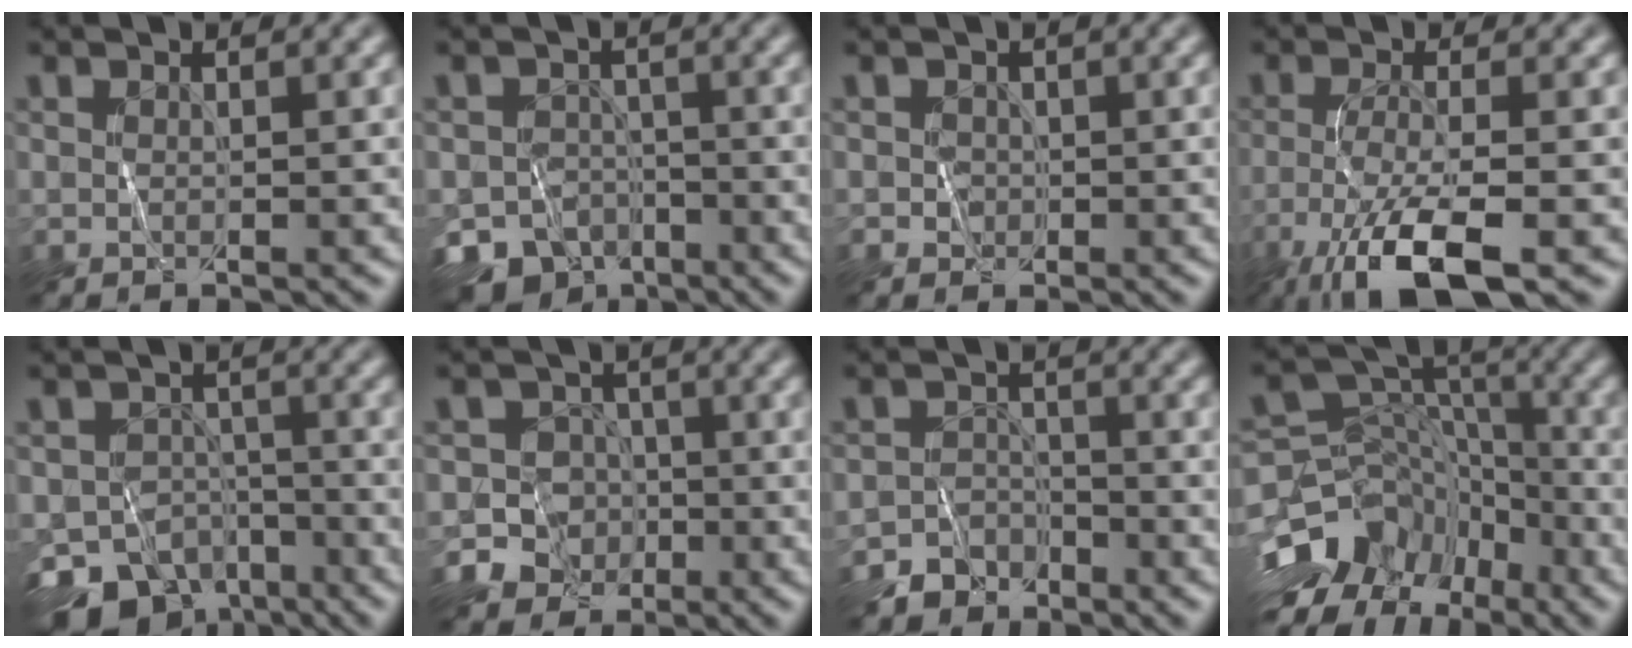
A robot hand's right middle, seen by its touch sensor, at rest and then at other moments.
{"total": 8.6, "force": [-6.3, 5.4, 2.4], "torque": [-0.031, -0.021, -0.099]}
{"total": 1.0, "force": [-0.1, 0.9, 0.1], "torque": [0.003, -0.003, -0.001]}
{"total": 7.7, "force": [-4.3, 1.8, 6.1], "torque": [-0.118, -0.008, -0.087]}
{"total": 10.5, "force": [-7.3, 6.4, 3.9], "torque": [-0.057, -0.020, -0.110]}
{"total": 8.5, "force": [-4.1, 7.4, 1.1], "torque": [0.001, -0.010, -0.090]}
{"total": 4.8, "force": [-3.9, 2.9, 0.0], "torque": [0.031, 0.001, -0.064]}
{"total": 10.1, "force": [-5.6, 7.3, 4.3], "torque": [-0.084, 0.017, -0.097]}